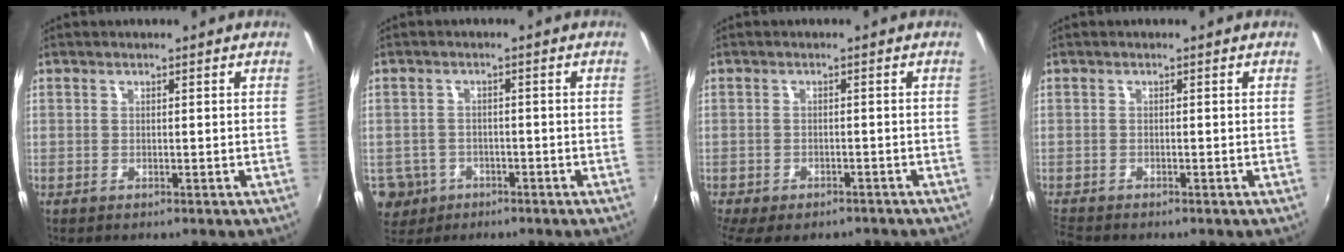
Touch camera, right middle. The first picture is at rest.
{"total": 6.1, "force": [-2.7, 5.3, 1.6], "torque": [-0.048, -0.001, -0.038]}
{"total": 9.2, "force": [-7.0, 3.8, 4.6], "torque": [-0.109, -0.040, -0.106]}
{"total": 2.5, "force": [-2.3, 0.3, 0.7], "torque": [-0.020, -0.017, -0.047]}